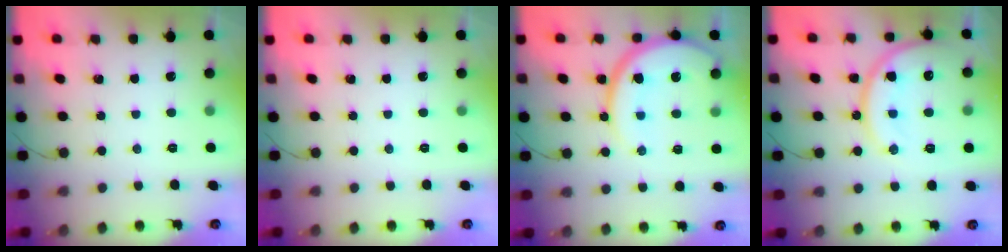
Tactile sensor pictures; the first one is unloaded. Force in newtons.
{"total": 0.0}
{"total": 14.8, "press": 14.7, "slide": 1.4}
{"total": 17.2, "press": 17.1, "slide": 1.8}